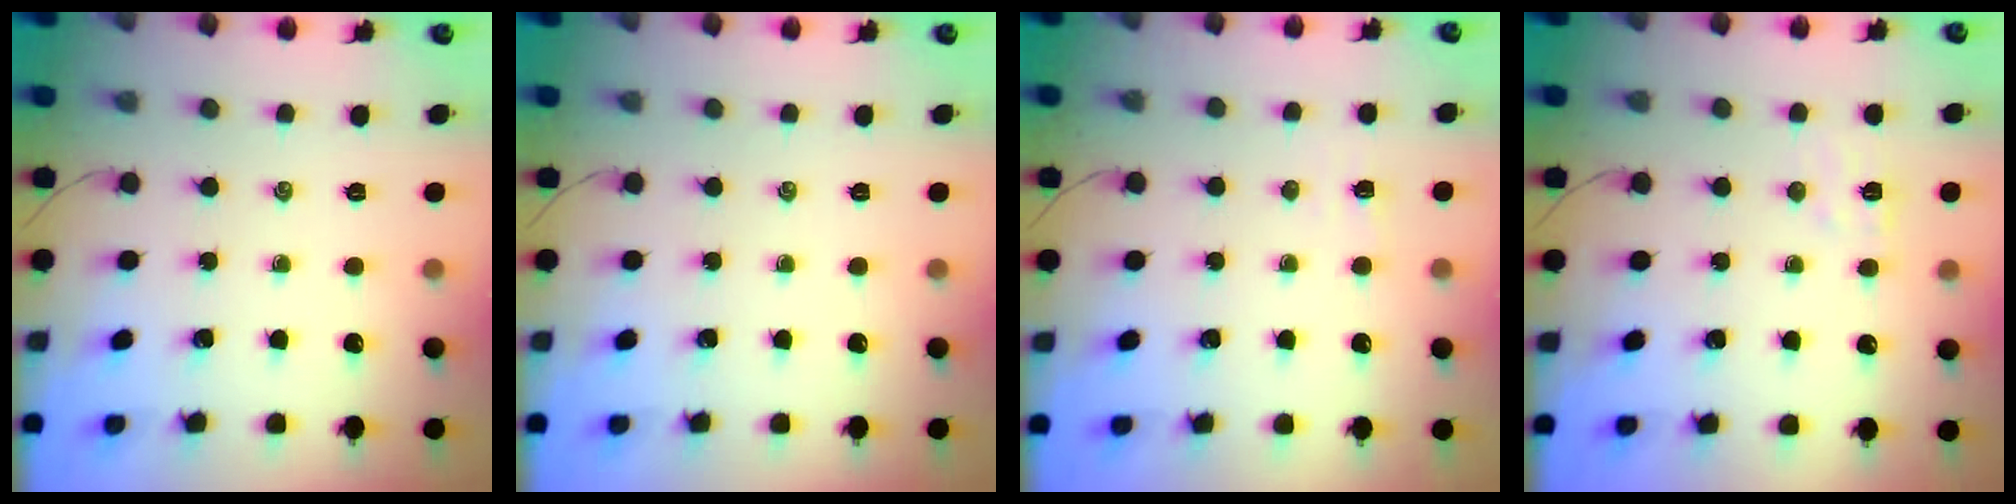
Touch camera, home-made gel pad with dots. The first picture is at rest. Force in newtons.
{"total": 0.0}
{"total": 1.2, "press": 1.1, "slide": 0.5}
{"total": 5.6, "press": 5.5, "slide": 1.0}